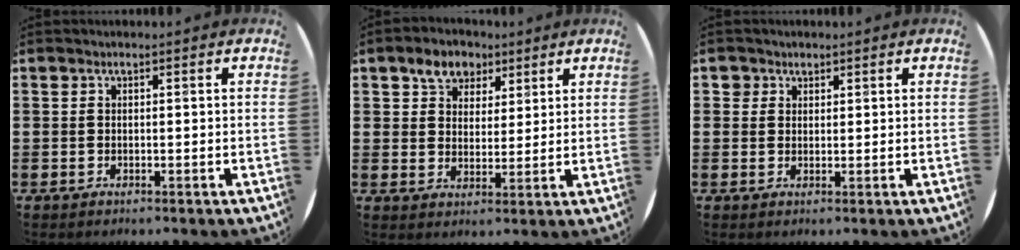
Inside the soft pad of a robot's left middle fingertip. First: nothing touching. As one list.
[{"total": 5.0, "force": [3.5, 3.5, 1.1], "torque": [-0.031, 0.011, 0.063]}, {"total": 1.6, "force": [1.2, 1.0, 0.0], "torque": [0.005, 0.001, 0.023]}]